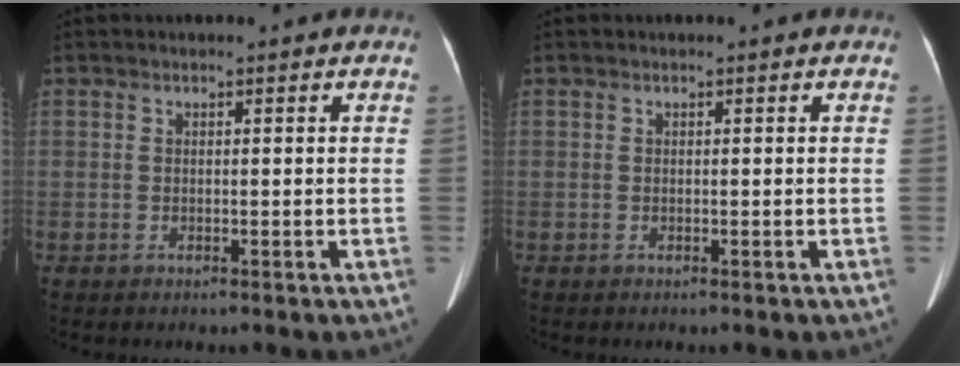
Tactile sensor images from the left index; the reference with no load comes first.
{"total": 0.0}